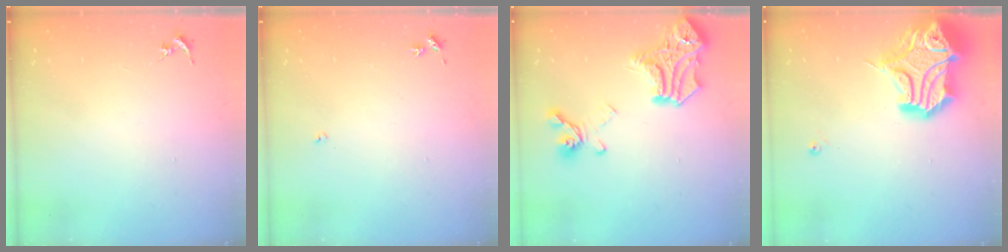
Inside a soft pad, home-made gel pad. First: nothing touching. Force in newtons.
{"total": 3.0, "press": 3.0, "slide": 0.4}
{"total": 19.9, "press": 19.9, "slide": 0.9}
{"total": 19.6, "press": 19.4, "slide": 2.5}